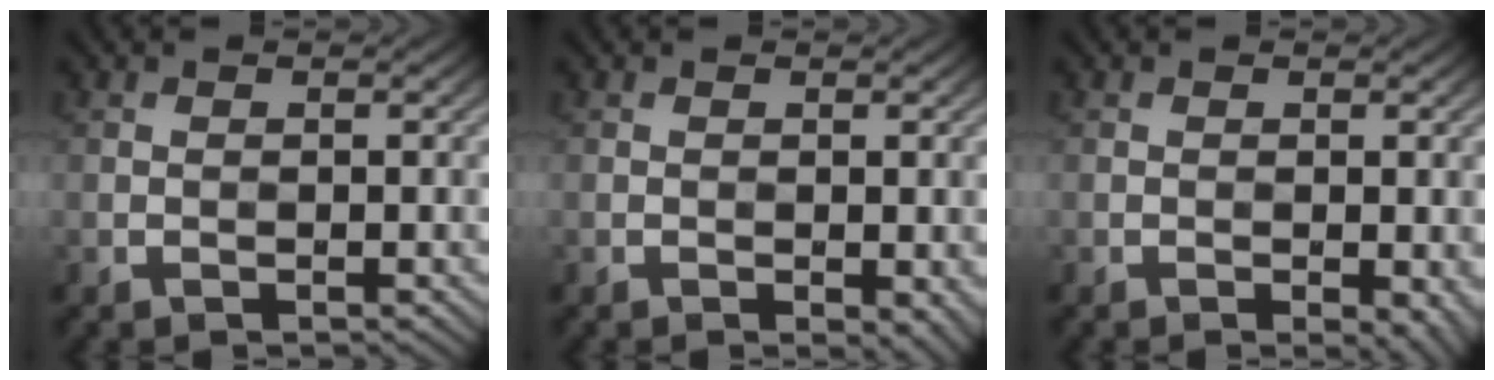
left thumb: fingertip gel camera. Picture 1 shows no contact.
{"total": 2.0, "force": [-0.7, 1.0, 1.6], "torque": [-0.021, -0.008, -0.006]}
{"total": 2.2, "force": [-0.8, 0.9, 1.9], "torque": [-0.022, -0.007, -0.007]}